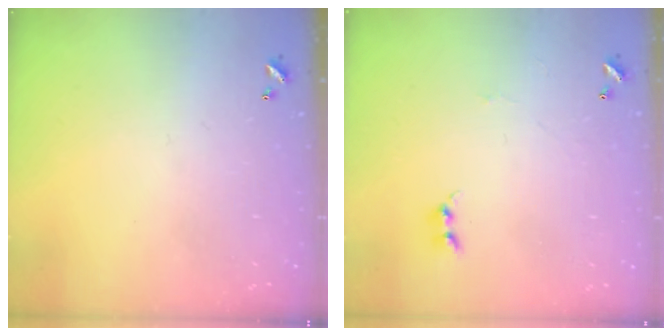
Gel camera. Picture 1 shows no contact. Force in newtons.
{"total": 0.0}